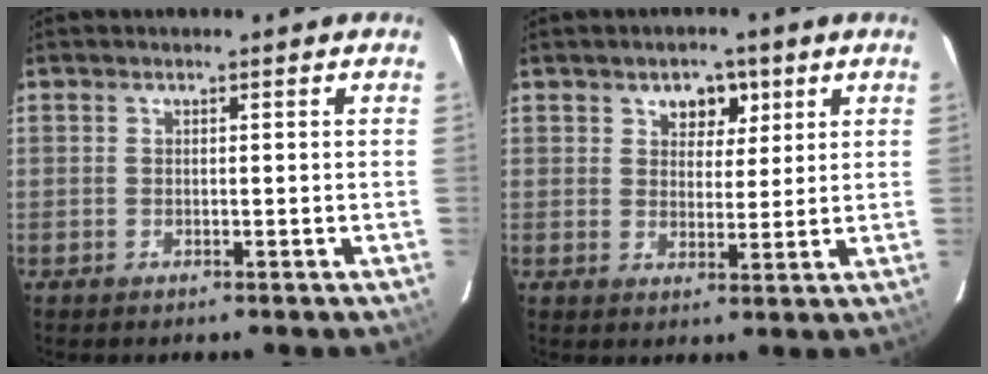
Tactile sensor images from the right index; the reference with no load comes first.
{"total": 5.0, "force": [2.6, 3.6, 2.2], "torque": [-0.021, 0.002, 0.041]}